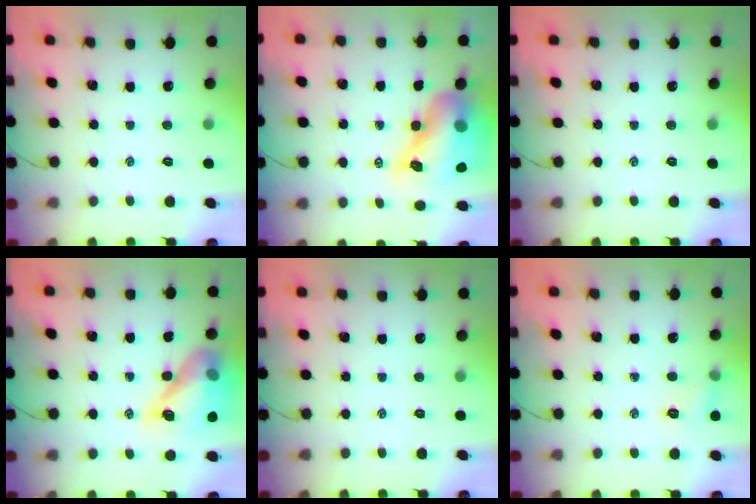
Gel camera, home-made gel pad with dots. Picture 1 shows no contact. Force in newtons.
{"total": 15.4, "press": 14.8, "slide": 4.5}
{"total": 0.0}
{"total": 16.6, "press": 16.5, "slide": 2.6}
{"total": 0.0}
{"total": 6.8, "press": 6.5, "slide": 1.7}